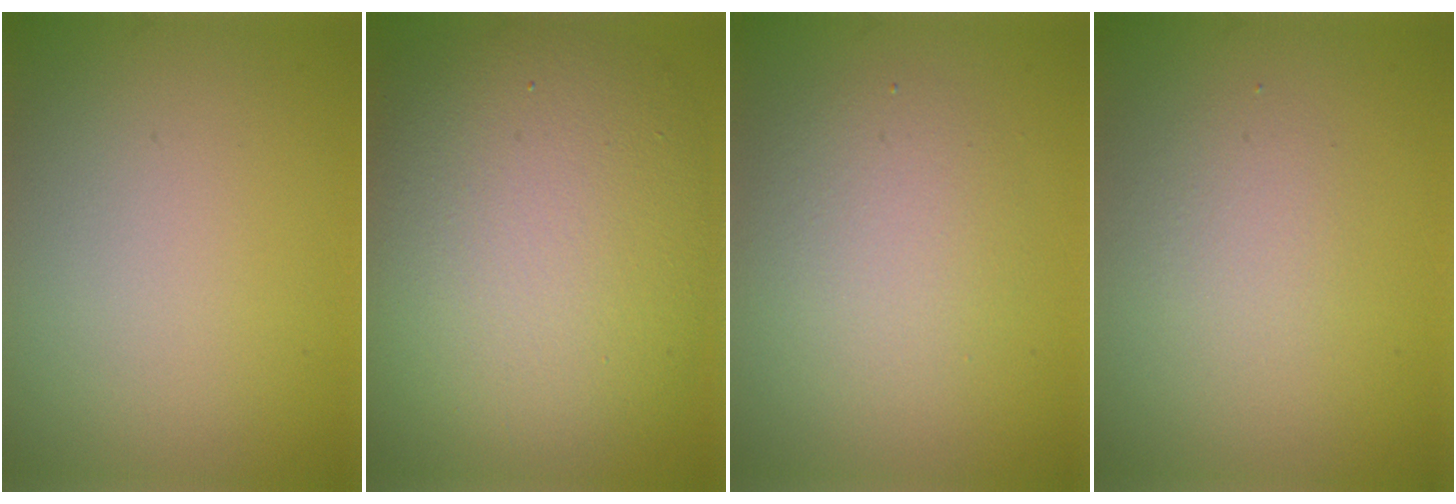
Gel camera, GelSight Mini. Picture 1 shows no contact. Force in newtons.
{"total": 12.9, "press": 12.9, "slide": 0.6}
{"total": 3.4, "press": 3.4, "slide": 0.3}
{"total": 1.7, "press": 1.7, "slide": 0.2}